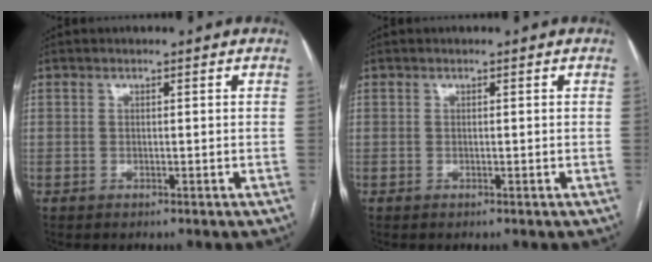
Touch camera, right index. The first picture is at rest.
{"total": 0.0}